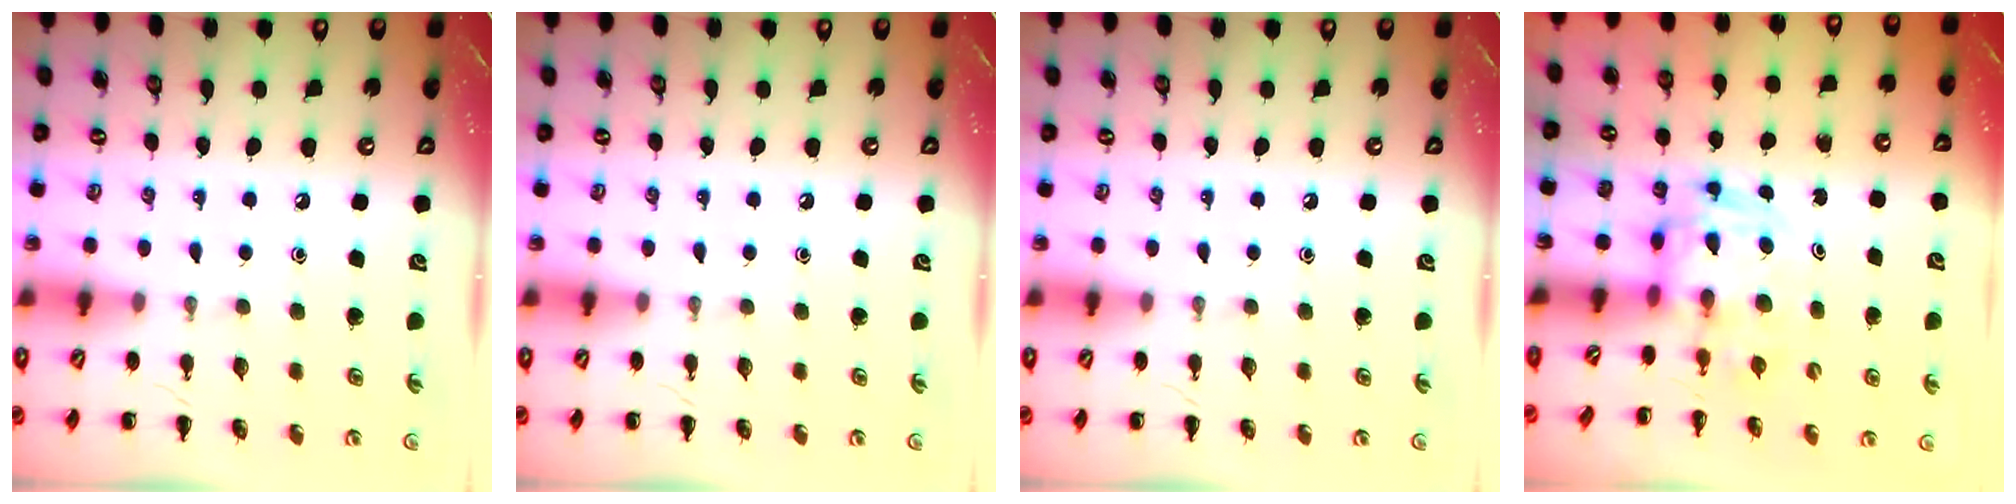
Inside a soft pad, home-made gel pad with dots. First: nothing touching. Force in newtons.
{"total": 0.0}
{"total": 0.0}
{"total": 3.4, "press": 3.4, "slide": 0.6}